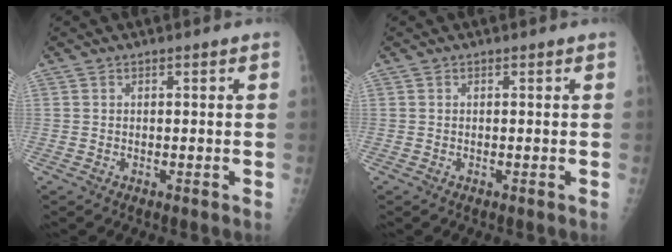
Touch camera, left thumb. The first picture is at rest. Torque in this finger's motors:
{"motor_torque": [0.07, 0.20, -0.19, -0.04, -0.01]}